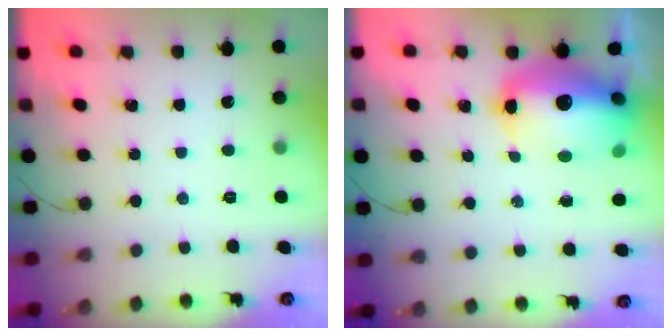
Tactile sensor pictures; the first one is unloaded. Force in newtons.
{"total": 19.2, "press": 17.0, "slide": 9.0}